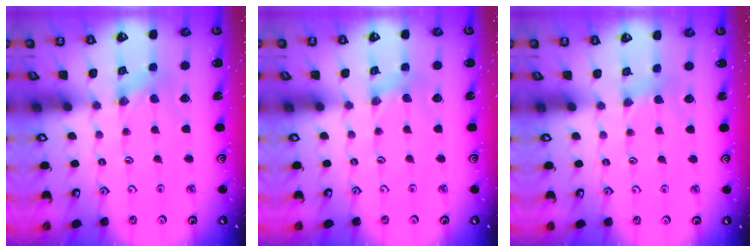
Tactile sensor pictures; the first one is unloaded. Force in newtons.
{"total": 0.0}
{"total": 1.9, "press": 1.9, "slide": 0.4}